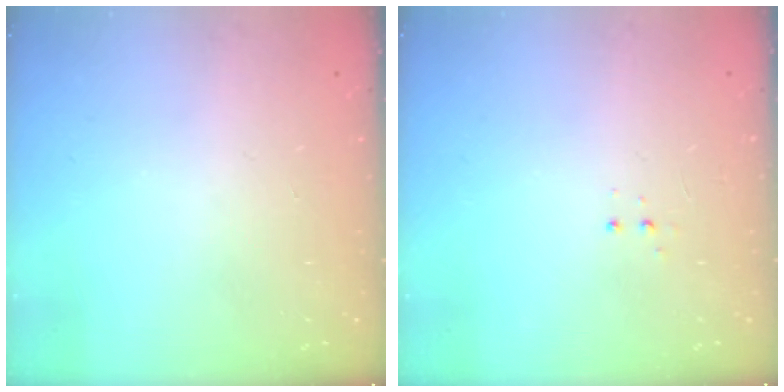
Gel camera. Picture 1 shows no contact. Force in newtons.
{"total": 3.3, "press": 3.2, "slide": 0.7}